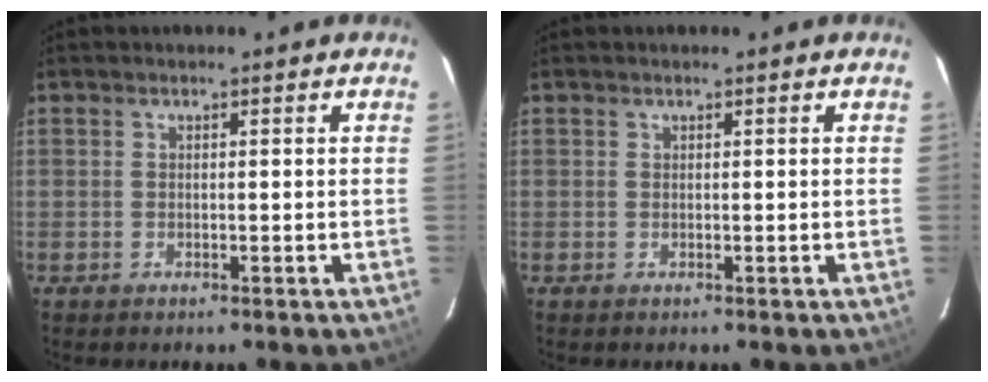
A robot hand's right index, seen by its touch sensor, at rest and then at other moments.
{"total": 0.0}